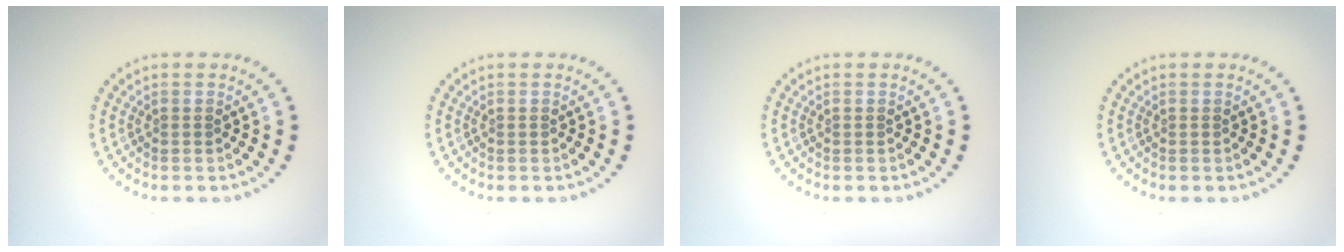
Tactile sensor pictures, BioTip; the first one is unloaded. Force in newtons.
{"total": 0.0}
{"total": 0.0}
{"total": 0.0}